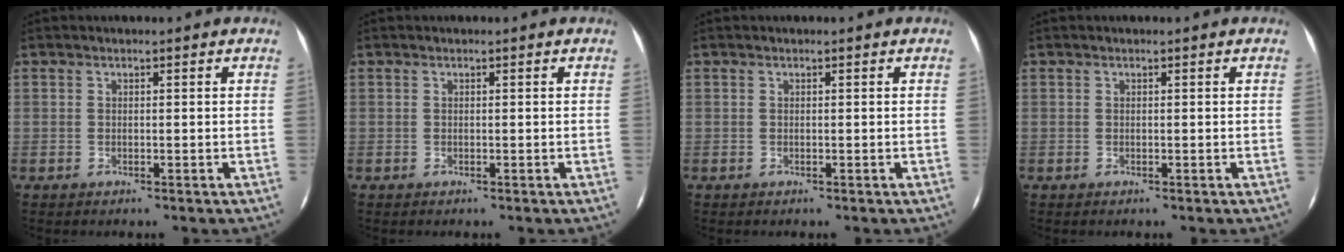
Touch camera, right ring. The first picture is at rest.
{"total": 0.0}
{"total": 0.0}
{"total": 0.0}